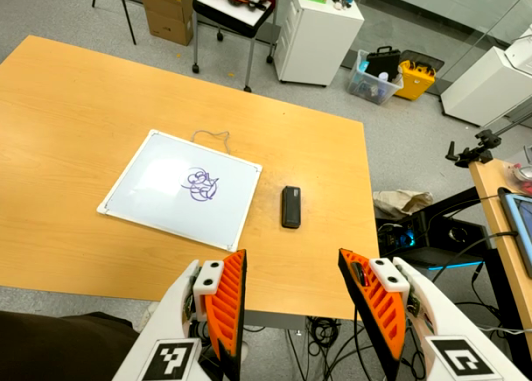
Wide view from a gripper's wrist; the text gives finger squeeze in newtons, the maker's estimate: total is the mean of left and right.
{"total": 0.0}